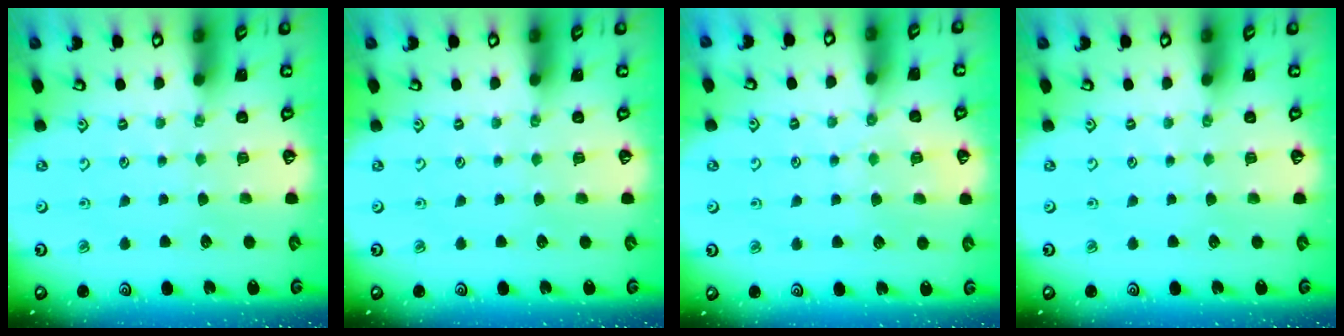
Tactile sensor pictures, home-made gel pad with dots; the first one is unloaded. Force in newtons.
{"total": 0.0}
{"total": 6.6, "press": 6.6, "slide": 0.5}
{"total": 0.0}